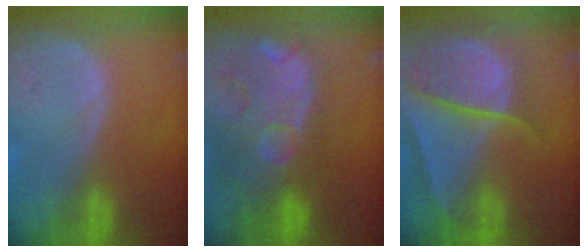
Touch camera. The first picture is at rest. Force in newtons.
{"total": 14.4, "press": 11.7, "slide": 8.5}
{"total": 10.4, "press": 8.8, "slide": 5.6}